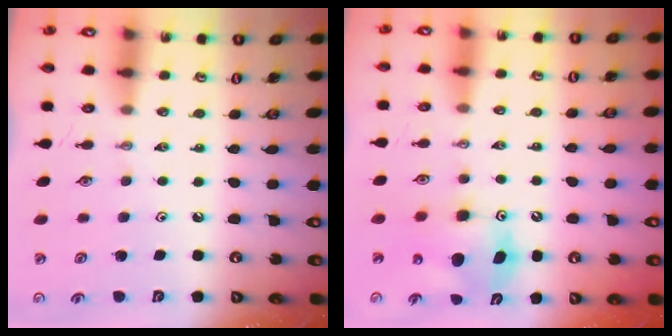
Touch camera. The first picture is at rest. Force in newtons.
{"total": 8.8, "press": 8.6, "slide": 1.7}